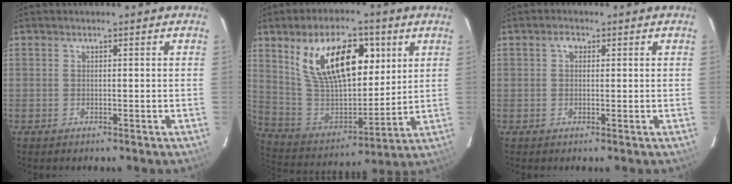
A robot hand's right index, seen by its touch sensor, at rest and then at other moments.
{"total": 21.3, "force": [8.8, 10.8, 16.1], "torque": [-0.285, 0.012, 0.172]}
{"total": 1.7, "force": [0.5, 1.2, 1.0], "torque": [-0.016, 0.009, 0.007]}